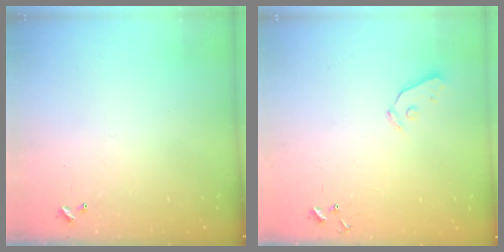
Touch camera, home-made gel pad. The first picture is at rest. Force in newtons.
{"total": 5.7, "press": 5.7, "slide": 0.4}